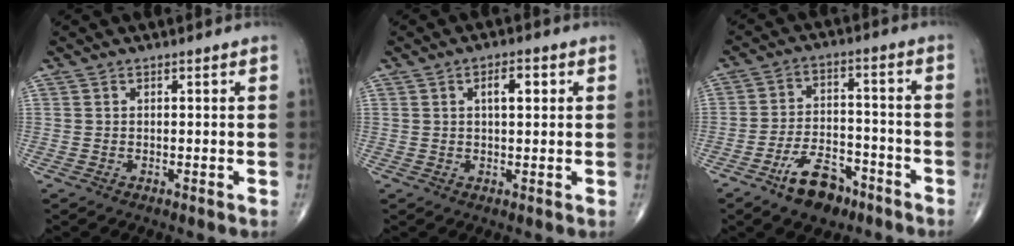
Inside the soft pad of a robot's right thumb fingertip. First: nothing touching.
{"total": 3.8, "force": [1.1, 1.6, 3.2], "torque": [-0.043, 0.002, 0.014]}
{"total": 9.9, "force": [-6.4, 5.2, 5.5], "torque": [-0.074, 0.046, -0.111]}